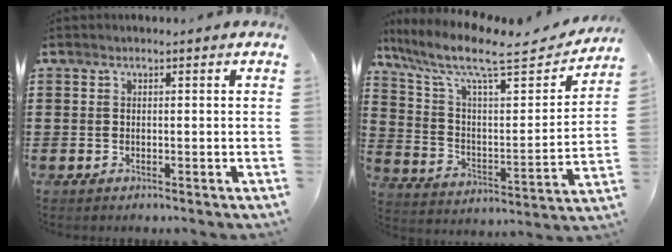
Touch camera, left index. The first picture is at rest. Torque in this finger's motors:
{"motor_torque": [2.14, 0.00, 0.40, 0.21]}